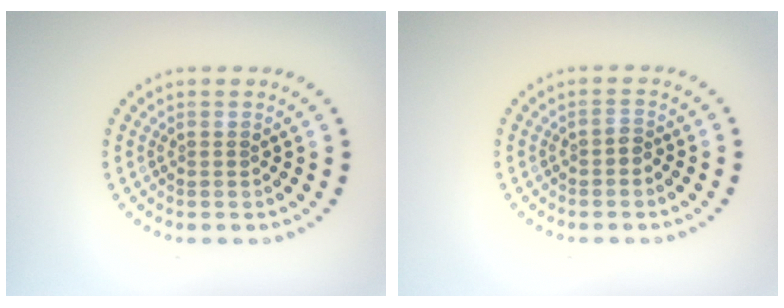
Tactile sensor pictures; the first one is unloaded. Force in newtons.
{"total": 0.9, "press": 0.8, "slide": 0.5}